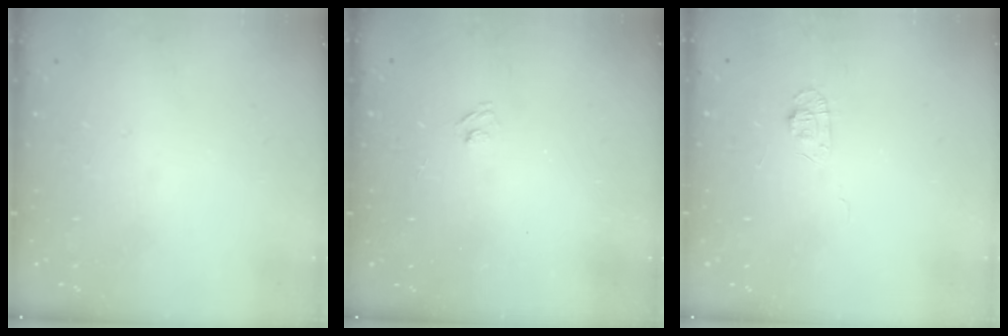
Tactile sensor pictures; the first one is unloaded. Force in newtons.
{"total": 2.7, "press": 2.5, "slide": 0.9}
{"total": 5.6, "press": 5.6, "slide": 0.7}